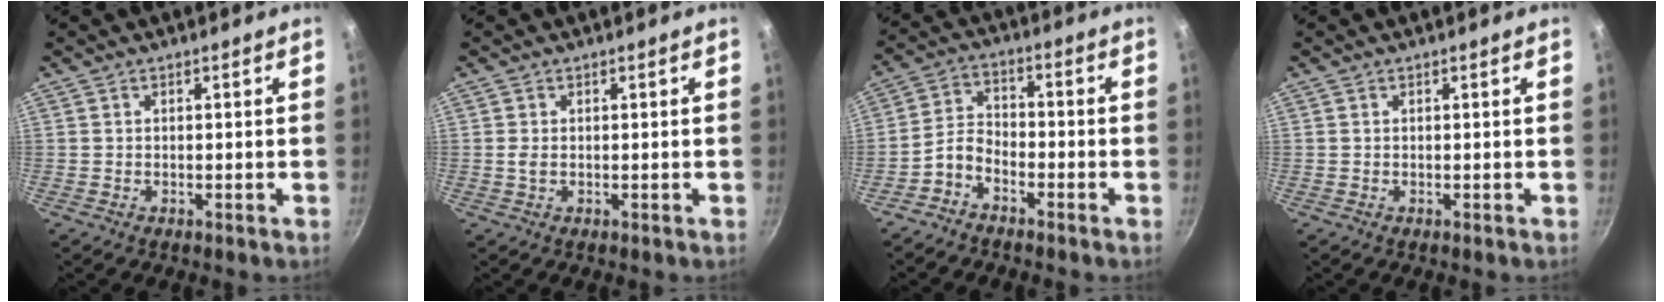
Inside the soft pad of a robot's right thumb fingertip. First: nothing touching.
{"total": 1.3, "force": [0.0, 0.8, 1.0], "torque": [-0.022, -0.001, 0.000]}
{"total": 5.0, "force": [-3.4, 2.8, 2.4], "torque": [-0.049, 0.047, -0.076]}
{"total": 0.0}